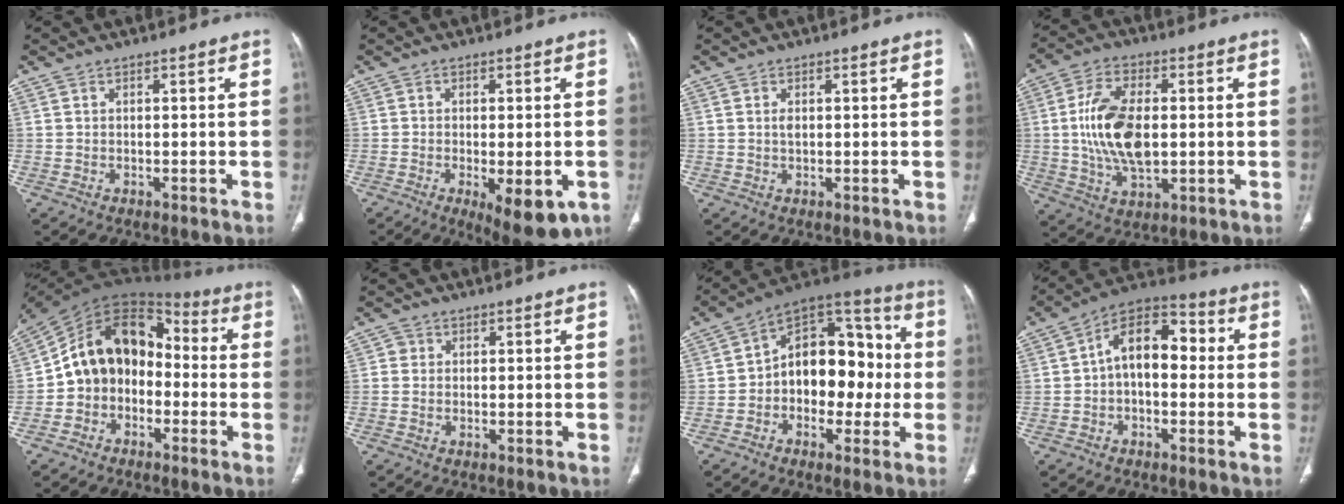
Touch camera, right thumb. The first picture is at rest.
{"total": 10.6, "force": [-4.4, 4.1, 8.8], "torque": [-0.112, -0.006, -0.054]}
{"total": 1.1, "force": [0.2, 0.6, 0.9], "torque": [-0.017, 0.002, 0.007]}
{"total": 14.2, "force": [0.5, 7.7, 11.9], "torque": [-0.226, 0.001, 0.011]}
{"total": 14.9, "force": [-2.0, 11.6, 9.2], "torque": [-0.120, 0.066, -0.049]}
{"total": 1.1, "force": [0.1, 1.1, 0.2], "torque": [0.003, 0.003, 0.001]}
{"total": 17.8, "force": [-1.0, 11.8, 13.3], "torque": [-0.146, 0.054, -0.025]}
{"total": 12.0, "force": [0.4, 7.4, 9.5], "torque": [-0.126, 0.041, -0.008]}